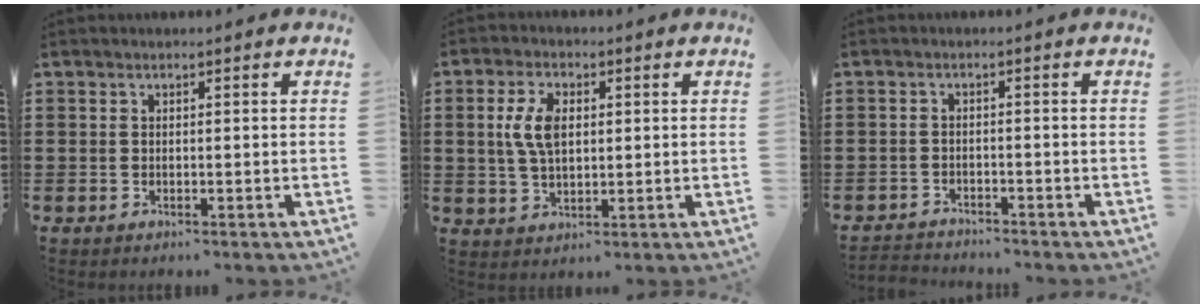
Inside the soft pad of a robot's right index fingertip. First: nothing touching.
{"total": 6.4, "force": [1.0, 3.5, 5.3], "torque": [-0.124, 0.009, 0.011]}
{"total": 1.9, "force": [-1.9, 0.2, -0.2], "torque": [-0.004, 0.002, -0.042]}